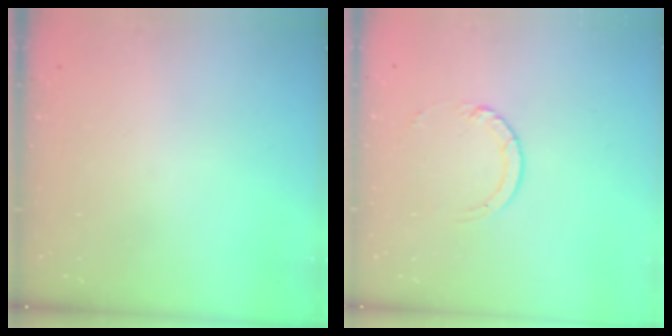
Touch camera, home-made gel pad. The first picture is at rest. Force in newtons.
{"total": 3.0, "press": 2.9, "slide": 0.4}